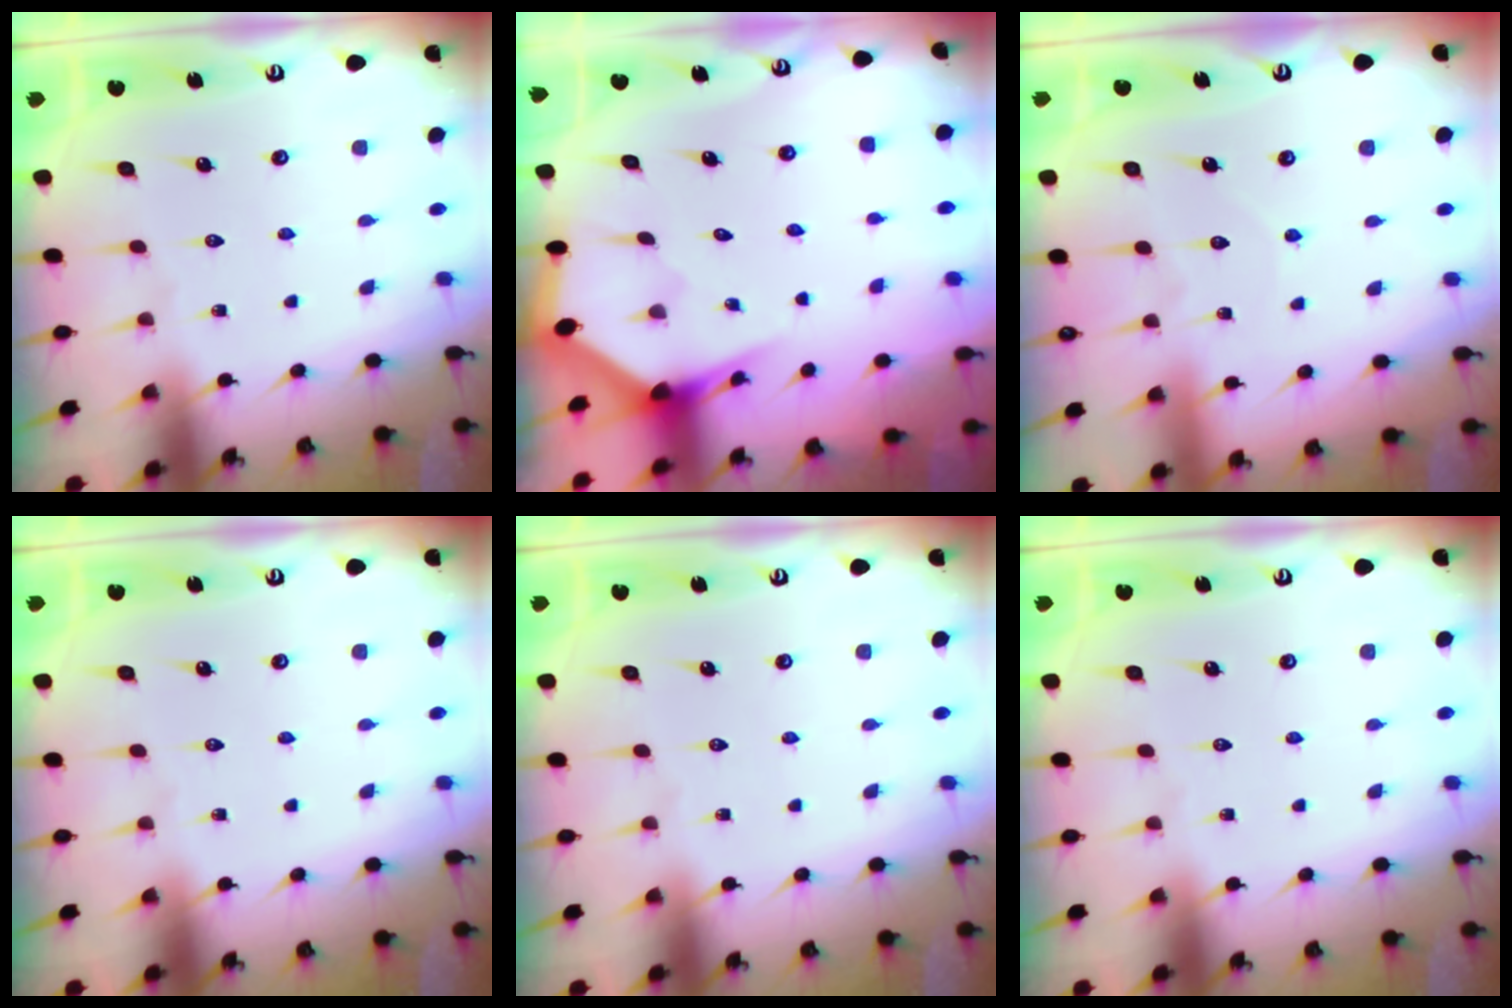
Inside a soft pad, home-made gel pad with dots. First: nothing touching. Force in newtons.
{"total": 2.8, "press": 2.8, "slide": 0.0}
{"total": 4.2, "press": 4.2, "slide": 0.3}
{"total": 0.0}
{"total": 0.0}
{"total": 0.0}